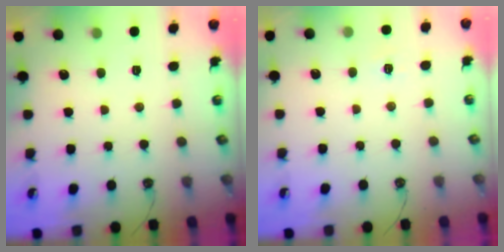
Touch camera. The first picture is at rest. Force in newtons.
{"total": 4.1, "press": 4.0, "slide": 0.4}